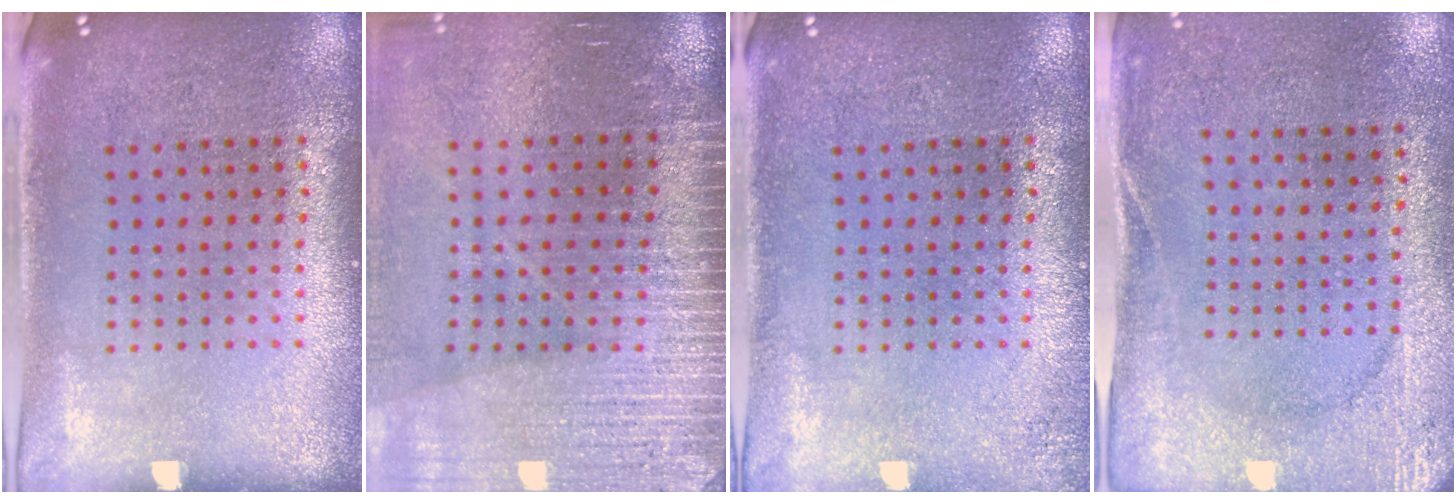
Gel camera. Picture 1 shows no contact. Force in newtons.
{"total": 3.7, "press": 3.3, "slide": 1.6}
{"total": 1.2, "press": 1.1, "slide": 0.2}
{"total": 2.7, "press": 2.3, "slide": 1.3}